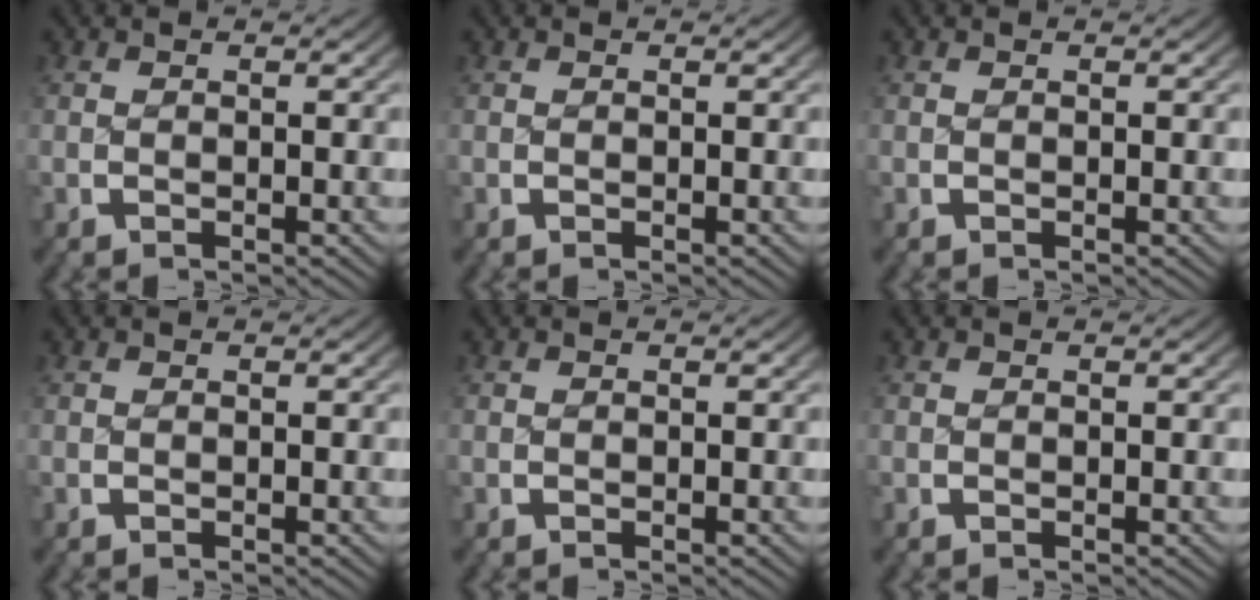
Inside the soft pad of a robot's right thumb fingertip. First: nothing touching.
{"total": 0.0}
{"total": 0.0}
{"total": 0.0}
{"total": 0.0}
{"total": 0.0}